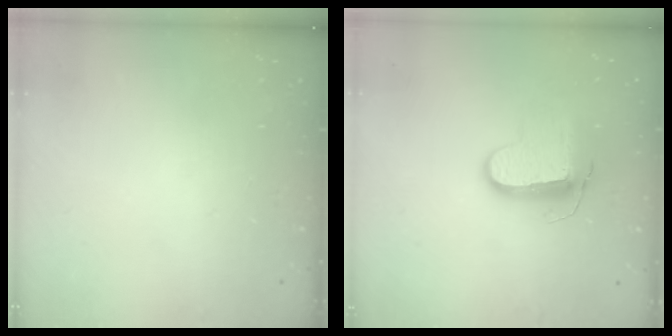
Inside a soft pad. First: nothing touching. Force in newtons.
{"total": 10.4, "press": 10.4, "slide": 0.5}